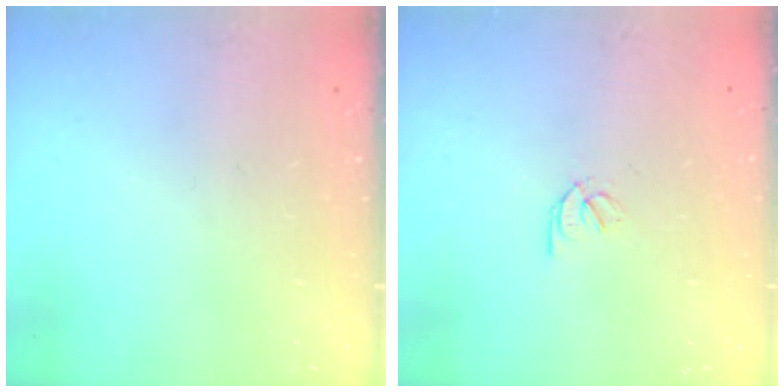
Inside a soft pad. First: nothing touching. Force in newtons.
{"total": 2.0, "press": 2.0, "slide": 0.3}